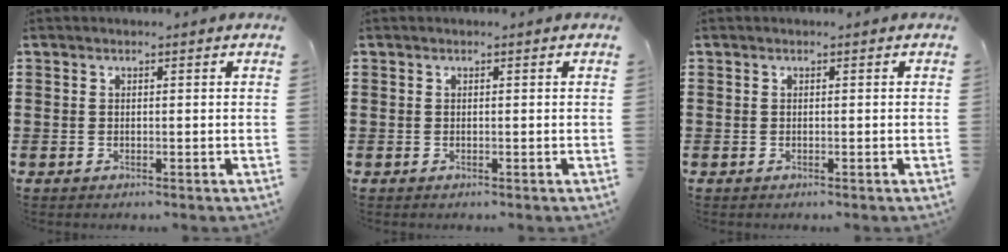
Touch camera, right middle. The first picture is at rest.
{"total": 0.0}
{"total": 0.0}